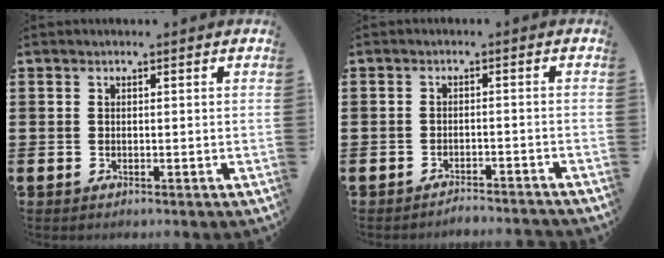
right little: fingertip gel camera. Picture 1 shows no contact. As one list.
[{"total": 1.8, "force": [-1.8, -0.1, 0.0], "torque": [-0.003, 0.005, -0.037]}]